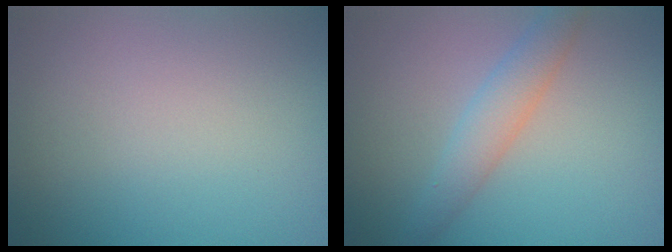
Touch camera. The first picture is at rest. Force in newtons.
{"total": 2.9, "press": 2.9, "slide": 0.1}